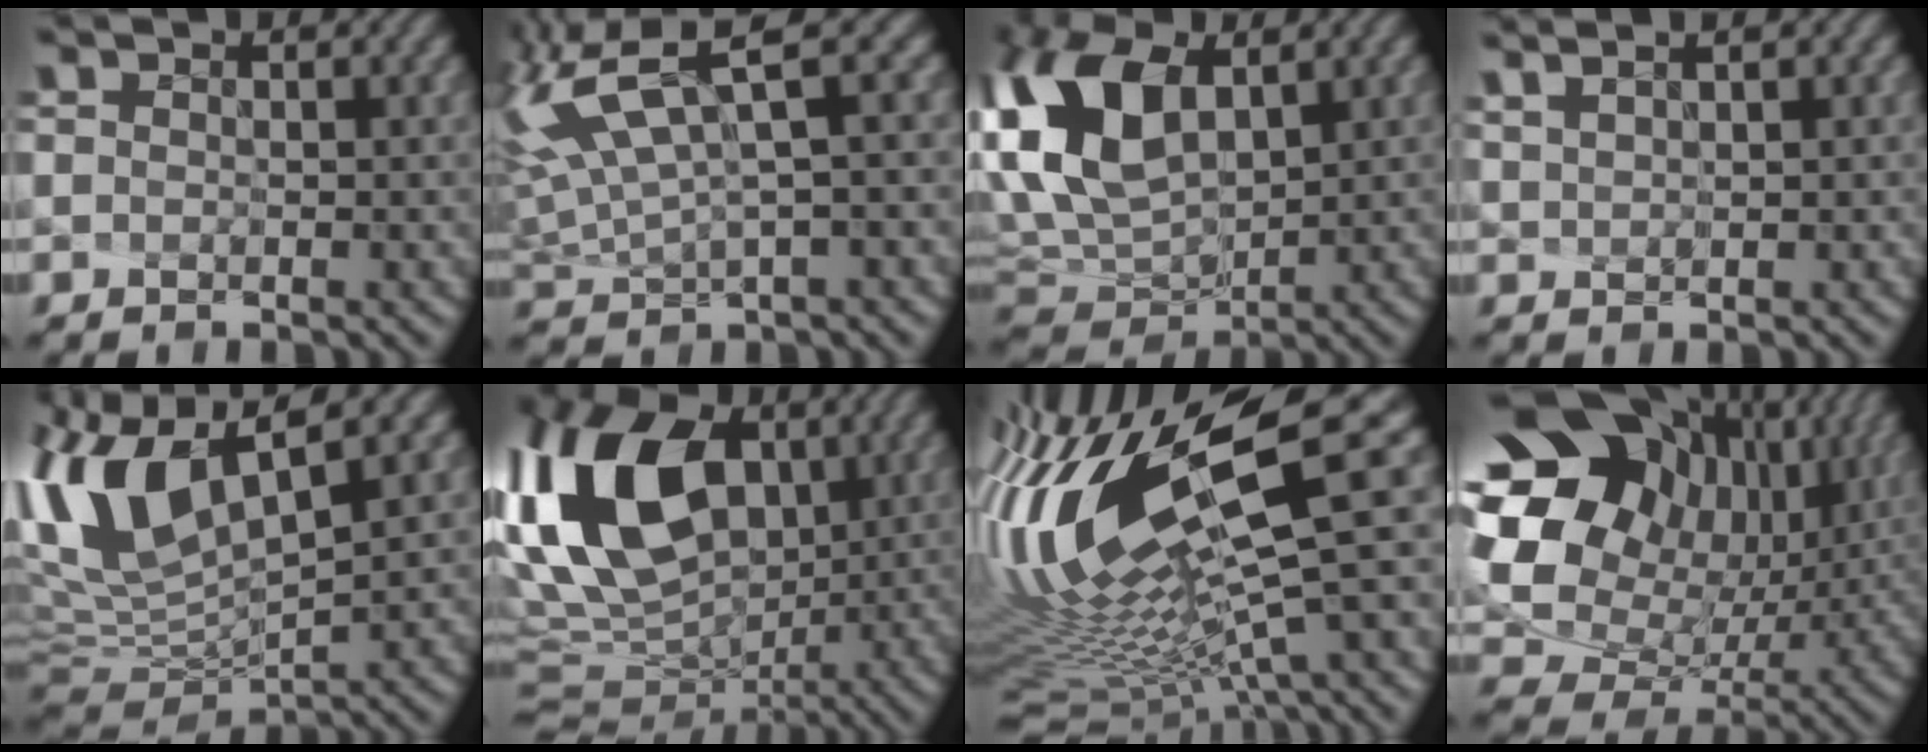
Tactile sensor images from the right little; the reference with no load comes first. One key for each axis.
{"total": 6.7, "fx": 2.9, "fy": 0.7, "fz": 6.0, "tx": -0.161, "ty": -0.003, "tz": 0.089}
{"total": 10.7, "fx": 2.5, "fy": 6.4, "fz": 8.2, "tx": -0.227, "ty": -0.008, "tz": 0.076}
{"total": 1.2, "fx": 0.9, "fy": -0.6, "fz": -0.5, "tx": -0.018, "ty": -0.015, "tz": 0.048}
{"total": 8.8, "fx": 3.8, "fy": 2.8, "fz": 7.4, "tx": -0.188, "ty": -0.009, "tz": 0.105}
{"total": 14.3, "fx": 2.0, "fy": 9.5, "fz": 10.5, "tx": -0.235, "ty": -0.011, "tz": 0.067}
{"total": 14.9, "fx": 0.9, "fy": 3.0, "fz": 14.6, "tx": -0.302, "ty": -0.019, "tz": 0.066}
{"total": 16.5, "fx": 5.1, "fy": 12.9, "fz": 8.9, "tx": -0.227, "ty": 0.000, "tz": 0.135}